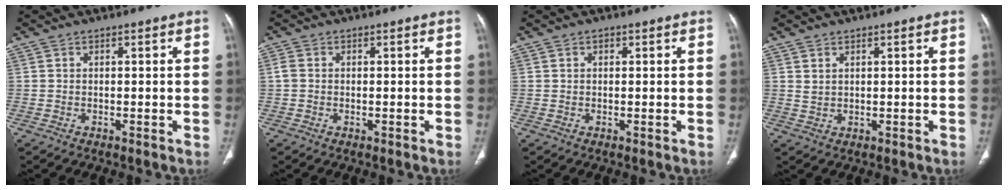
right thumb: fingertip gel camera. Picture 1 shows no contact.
{"total": 1.4, "force": [0.1, 1.2, 0.9], "torque": [-0.022, -0.001, -0.003]}
{"total": 0.6, "force": [0.2, 0.5, 0.4], "torque": [0.002, 0.003, 0.000]}
{"total": 1.6, "force": [1.0, 1.0, 0.8], "torque": [-0.006, -0.006, 0.023]}